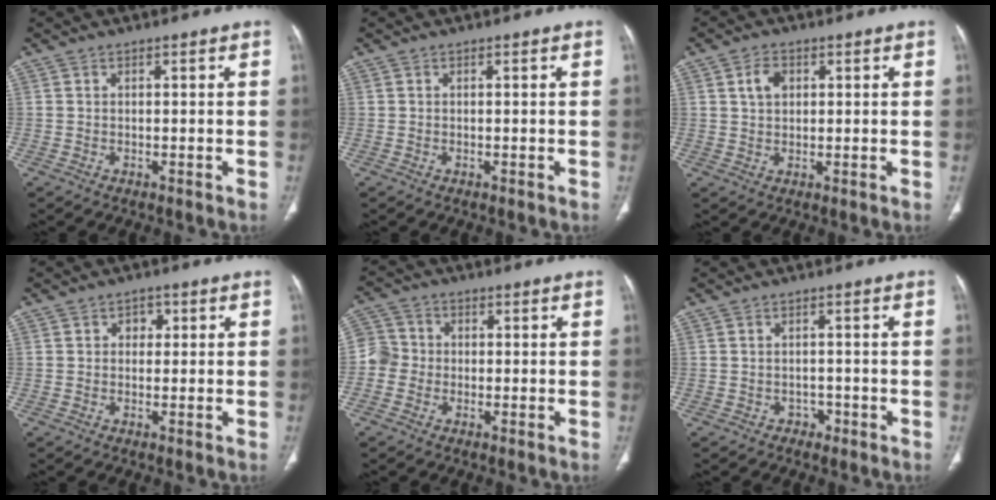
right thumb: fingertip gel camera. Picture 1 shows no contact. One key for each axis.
{"total": 0.0}
{"total": 3.9, "fx": 1.3, "fy": 2.7, "fz": 2.4, "tx": -0.037, "ty": 0.000, "tz": 0.023}
{"total": 2.3, "fx": 0.6, "fy": 1.9, "fz": 1.2, "tx": -0.001, "ty": 0.003, "tz": 0.003}
{"total": 5.8, "fx": -0.5, "fy": 5.6, "fz": 1.3, "tx": -0.008, "ty": 0.013, "tz": -0.019}
{"total": 1.6, "fx": -0.9, "fy": 1.3, "fz": 0.3, "tx": 0.000, "ty": 0.007, "tz": -0.014}